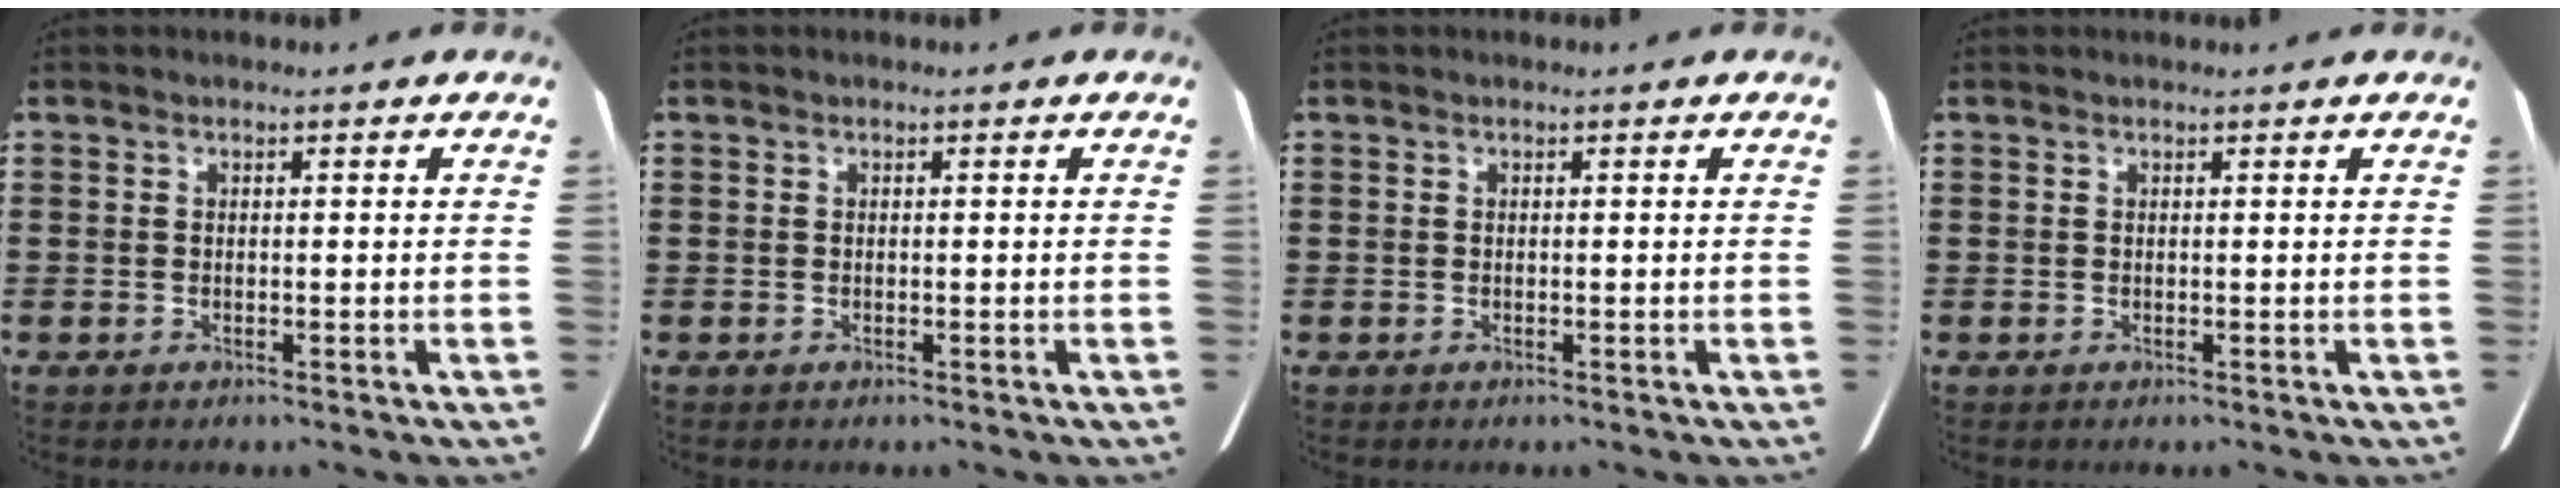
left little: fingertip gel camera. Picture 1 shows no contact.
{"total": 0.0}
{"total": 0.0}
{"total": 0.0}